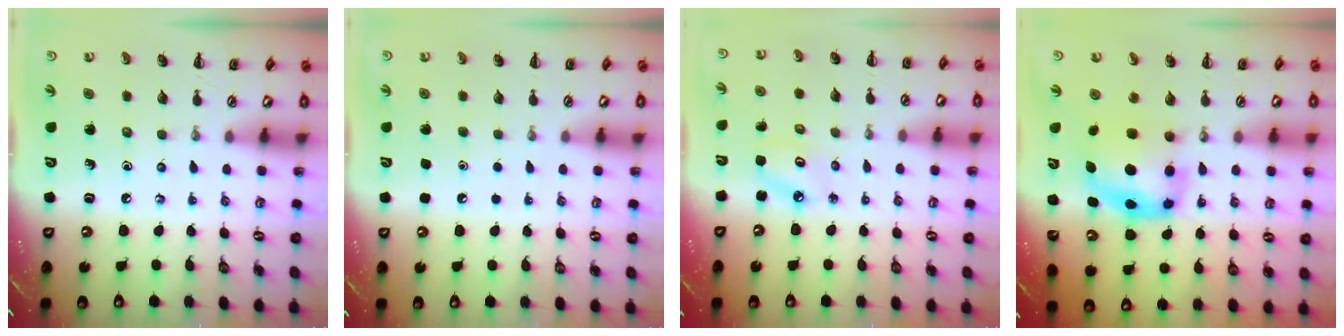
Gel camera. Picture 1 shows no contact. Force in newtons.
{"total": 1.6, "press": 1.6, "slide": 0.1}
{"total": 3.8, "press": 3.7, "slide": 0.5}
{"total": 5.9, "press": 5.7, "slide": 1.3}